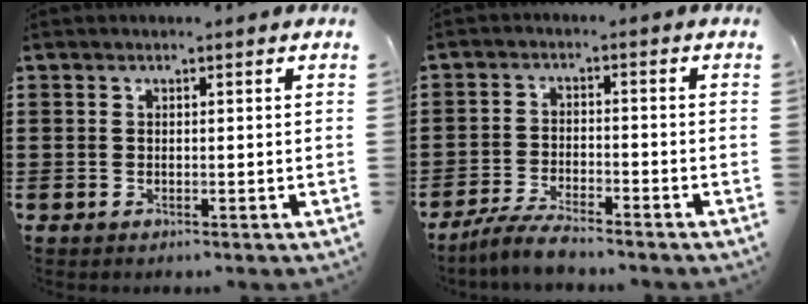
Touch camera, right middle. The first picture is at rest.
{"total": 4.3, "force": [-4.0, 0.3, 1.7], "torque": [-0.044, -0.003, -0.081]}